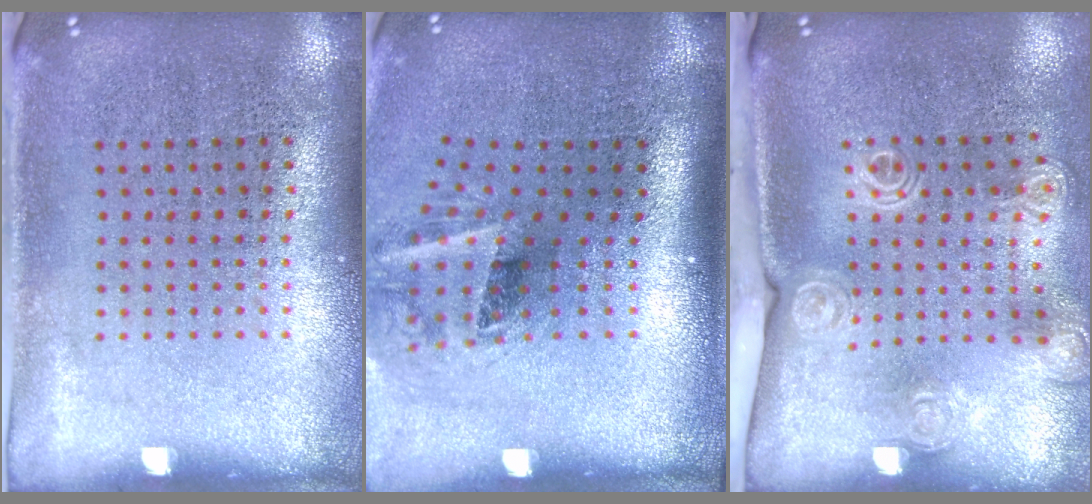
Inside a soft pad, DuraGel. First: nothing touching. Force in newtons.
{"total": 2.0, "press": 1.2, "slide": 1.6}
{"total": 2.0, "press": 1.5, "slide": 1.3}